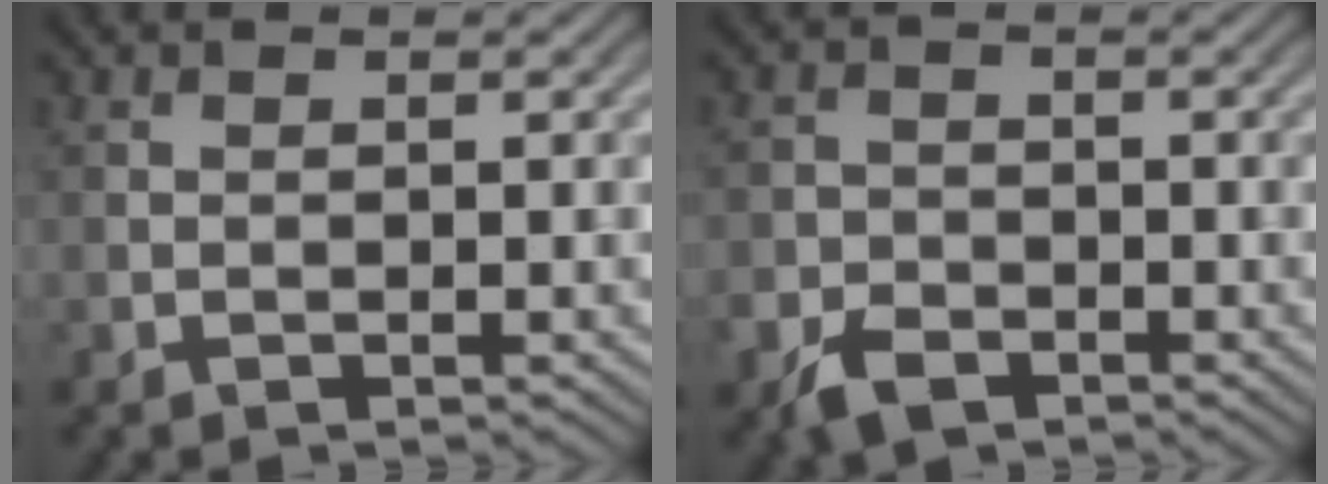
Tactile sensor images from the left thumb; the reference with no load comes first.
{"total": 4.1, "force": [-2.6, 2.6, 1.8], "torque": [-0.040, -0.008, -0.056]}